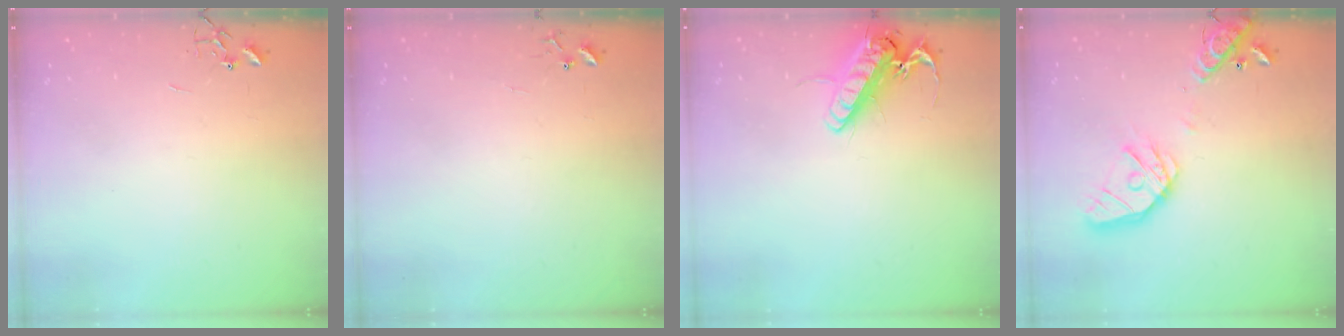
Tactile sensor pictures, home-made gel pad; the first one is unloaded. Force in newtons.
{"total": 5.6, "press": 5.6, "slide": 0.4}
{"total": 14.6, "press": 14.4, "slide": 2.6}
{"total": 17.6, "press": 17.3, "slide": 2.8}